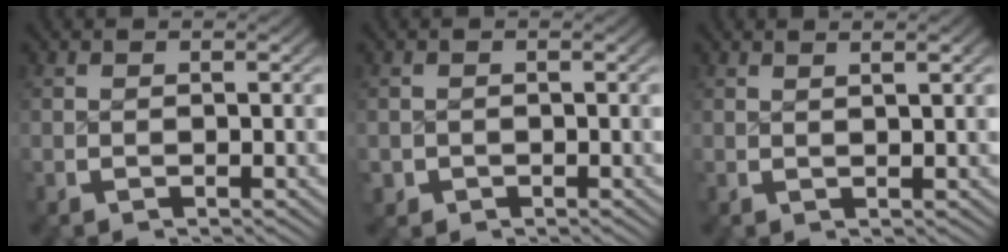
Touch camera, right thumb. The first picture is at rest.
{"total": 1.6, "force": [-0.8, 1.4, 0.2], "torque": [-0.008, -0.015, -0.007]}
{"total": 1.3, "force": [0.9, 0.0, 1.0], "torque": [-0.011, 0.002, 0.018]}